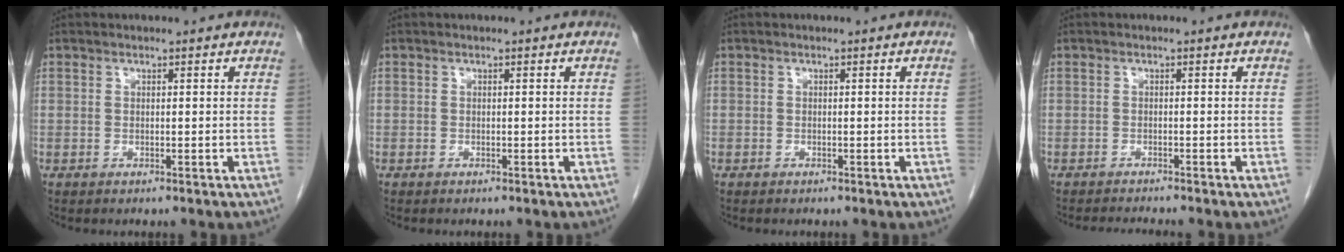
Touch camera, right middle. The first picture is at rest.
{"total": 0.0}
{"total": 0.0}
{"total": 2.7, "force": [-2.5, -0.8, 0.6], "torque": [-0.012, -0.013, -0.038]}